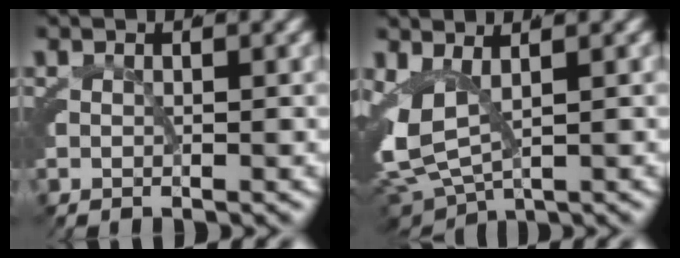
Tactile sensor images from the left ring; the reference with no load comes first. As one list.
[{"total": 6.9, "force": [-0.3, 5.2, 4.5], "torque": [-0.125, -0.030, 0.007]}]